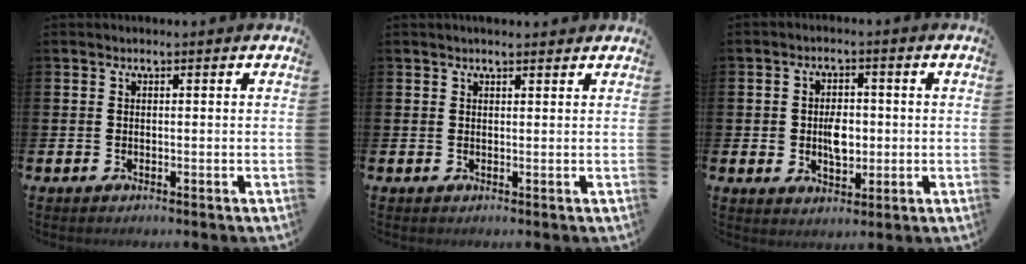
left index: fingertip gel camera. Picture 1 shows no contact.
{"total": 1.2, "force": [1.2, 0.2, 0.4], "torque": [0.006, -0.002, 0.018]}
{"total": 4.7, "force": [-0.3, 3.2, 3.4], "torque": [-0.046, 0.002, -0.012]}